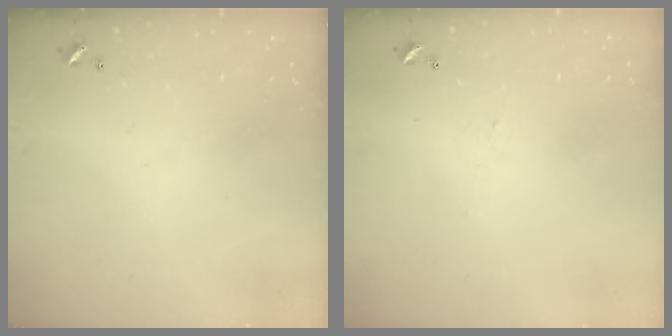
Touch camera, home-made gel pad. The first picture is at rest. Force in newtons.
{"total": 2.1, "press": 2.1, "slide": 0.2}